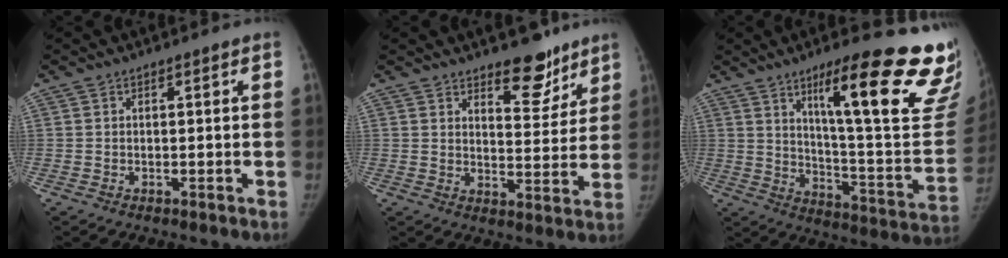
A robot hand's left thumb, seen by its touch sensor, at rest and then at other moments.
{"total": 9.3, "force": [6.9, 4.1, 4.7], "torque": [-0.029, -0.049, 0.102]}
{"total": 29.3, "force": [18.4, 4.9, 22.3], "torque": [-0.235, -0.095, 0.263]}